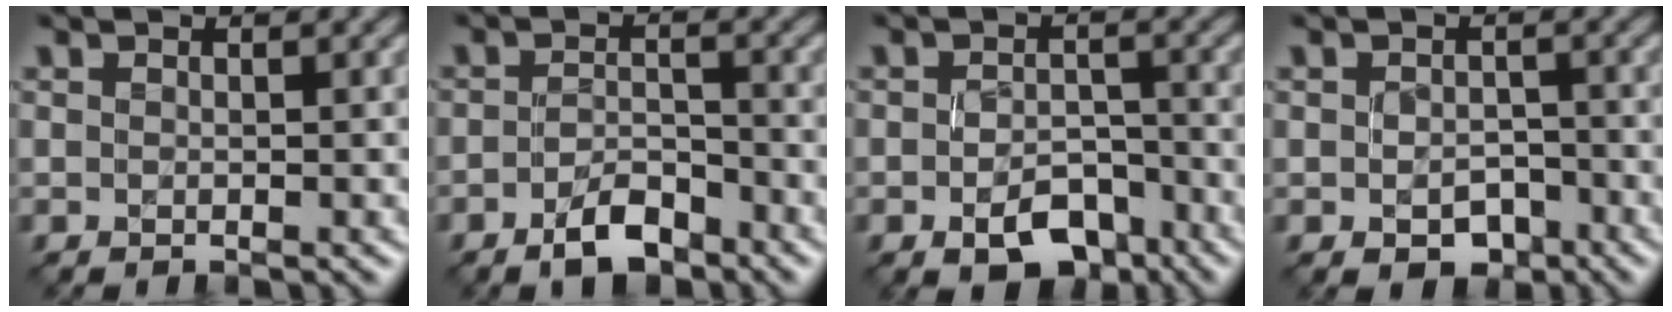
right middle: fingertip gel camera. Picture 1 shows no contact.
{"total": 3.7, "force": [-2.4, 1.5, 2.3], "torque": [-0.040, 0.005, -0.047]}
{"total": 5.1, "force": [-2.8, 2.9, 3.2], "torque": [-0.049, -0.005, -0.042]}
{"total": 2.8, "force": [-1.2, 1.9, 1.7], "torque": [-0.023, -0.005, -0.016]}